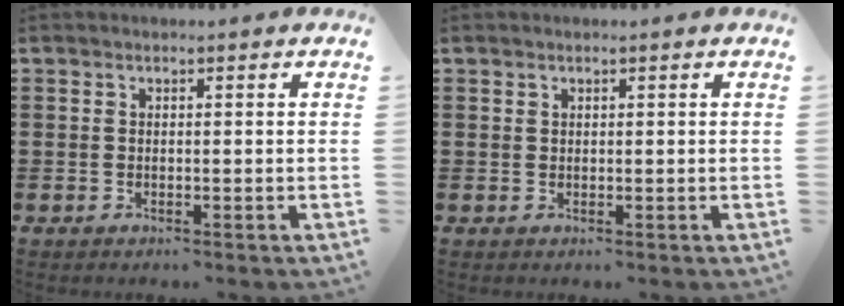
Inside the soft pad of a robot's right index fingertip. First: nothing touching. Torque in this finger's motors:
{"motor_torque": [-0.38, 0.16, -0.07, -0.01]}